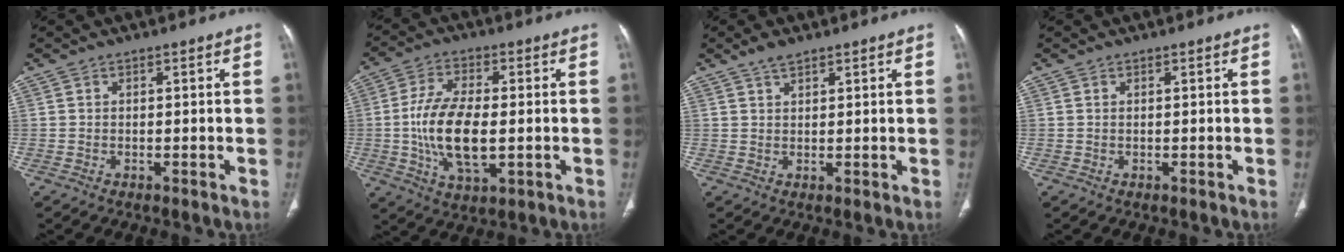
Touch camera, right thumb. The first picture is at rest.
{"total": 13.2, "force": [-1.2, 6.1, 11.6], "torque": [-0.224, -0.004, -0.018]}
{"total": 2.8, "force": [2.1, 1.0, 1.5], "torque": [-0.028, -0.007, 0.040]}
{"total": 0.0}